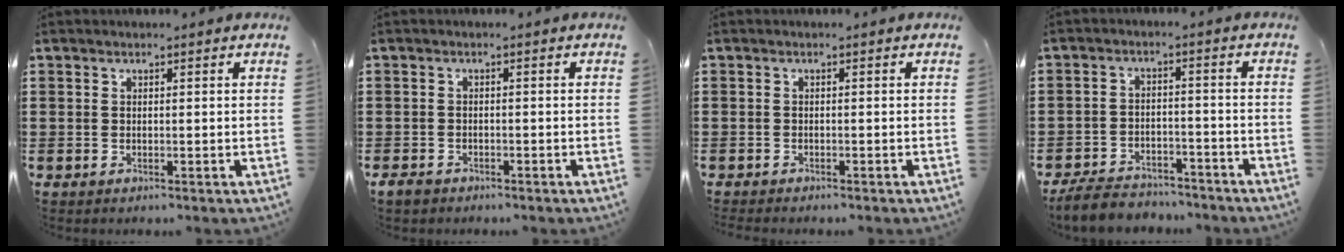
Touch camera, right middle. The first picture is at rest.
{"total": 1.4, "force": [-1.1, 0.7, 0.4], "torque": [-0.018, -0.002, -0.027]}
{"total": 0.6, "force": [-0.6, 0.1, 0.1], "torque": [-0.003, -0.002, -0.013]}
{"total": 5.1, "force": [-4.9, 1.1, 0.7], "torque": [-0.024, 0.008, -0.104]}